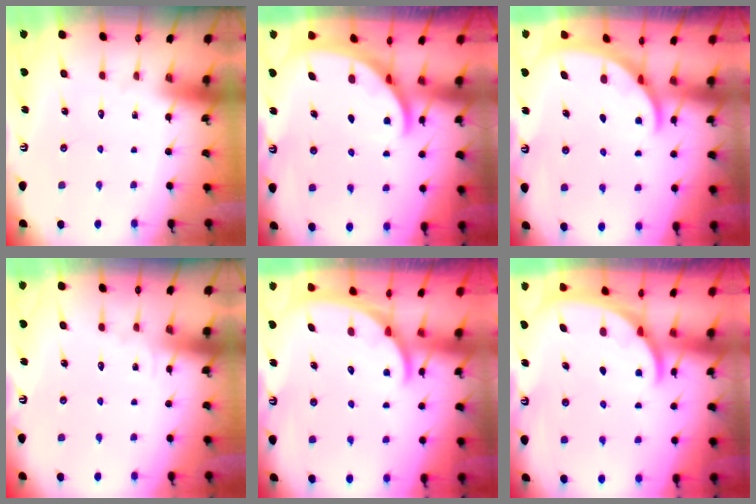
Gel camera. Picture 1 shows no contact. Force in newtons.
{"total": 2.7, "press": 2.7, "slide": 0.3}
{"total": 1.9, "press": 1.9, "slide": 0.1}
{"total": 2.9, "press": 2.9, "slide": 0.3}
{"total": 1.8, "press": 1.8, "slide": 0.1}
{"total": 1.6, "press": 1.5, "slide": 0.1}